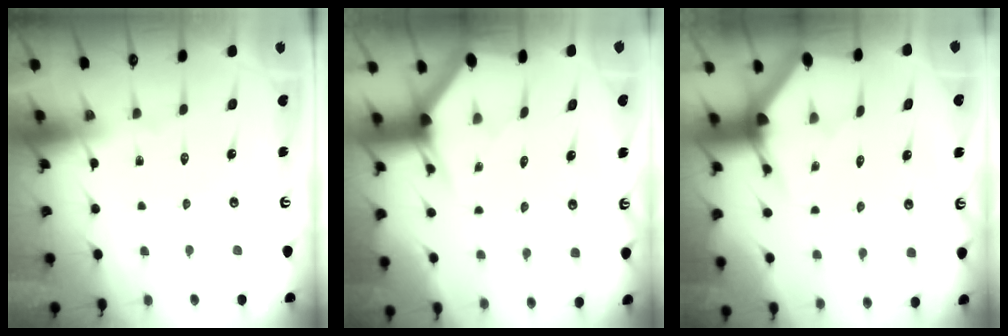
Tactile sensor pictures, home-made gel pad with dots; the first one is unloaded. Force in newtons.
{"total": 3.0, "press": 3.0, "slide": 0.0}
{"total": 3.4, "press": 3.4, "slide": 0.1}